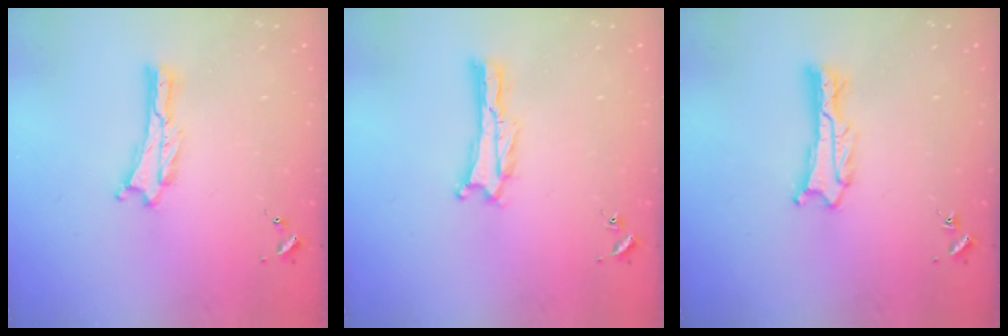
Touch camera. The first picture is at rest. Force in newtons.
{"total": 0.0}
{"total": 1.1, "press": 1.1, "slide": 0.2}